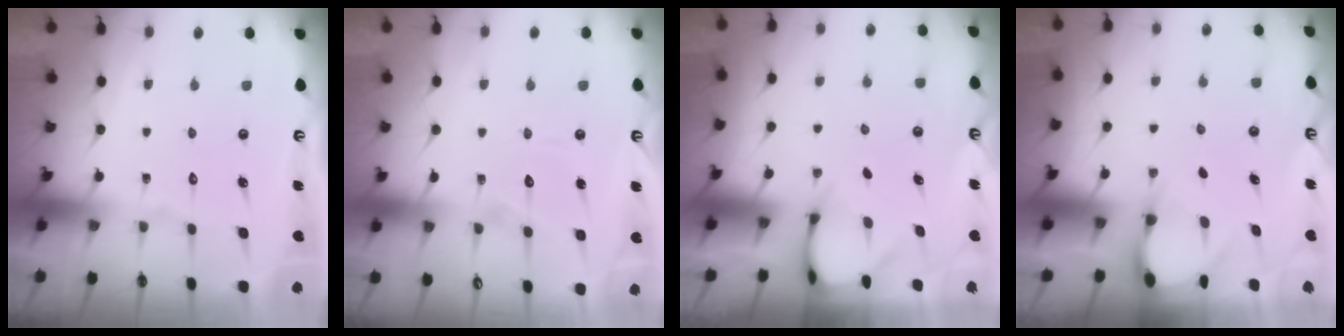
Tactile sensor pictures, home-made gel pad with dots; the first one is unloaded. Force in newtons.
{"total": 6.5, "press": 6.4, "slide": 0.6}
{"total": 3.1, "press": 3.1, "slide": 0.2}
{"total": 2.9, "press": 2.9, "slide": 0.3}